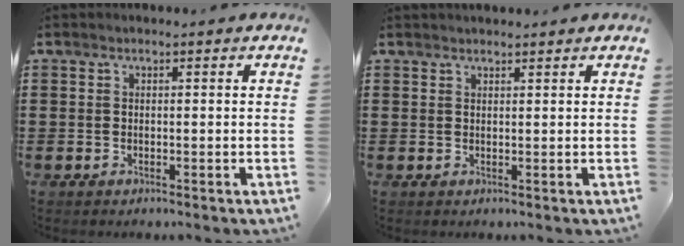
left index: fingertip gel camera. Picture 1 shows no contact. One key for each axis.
{"total": 1.1, "fx": 1.1, "fy": 0.1, "fz": 0.1, "tx": -0.005, "ty": -0.001, "tz": 0.021}